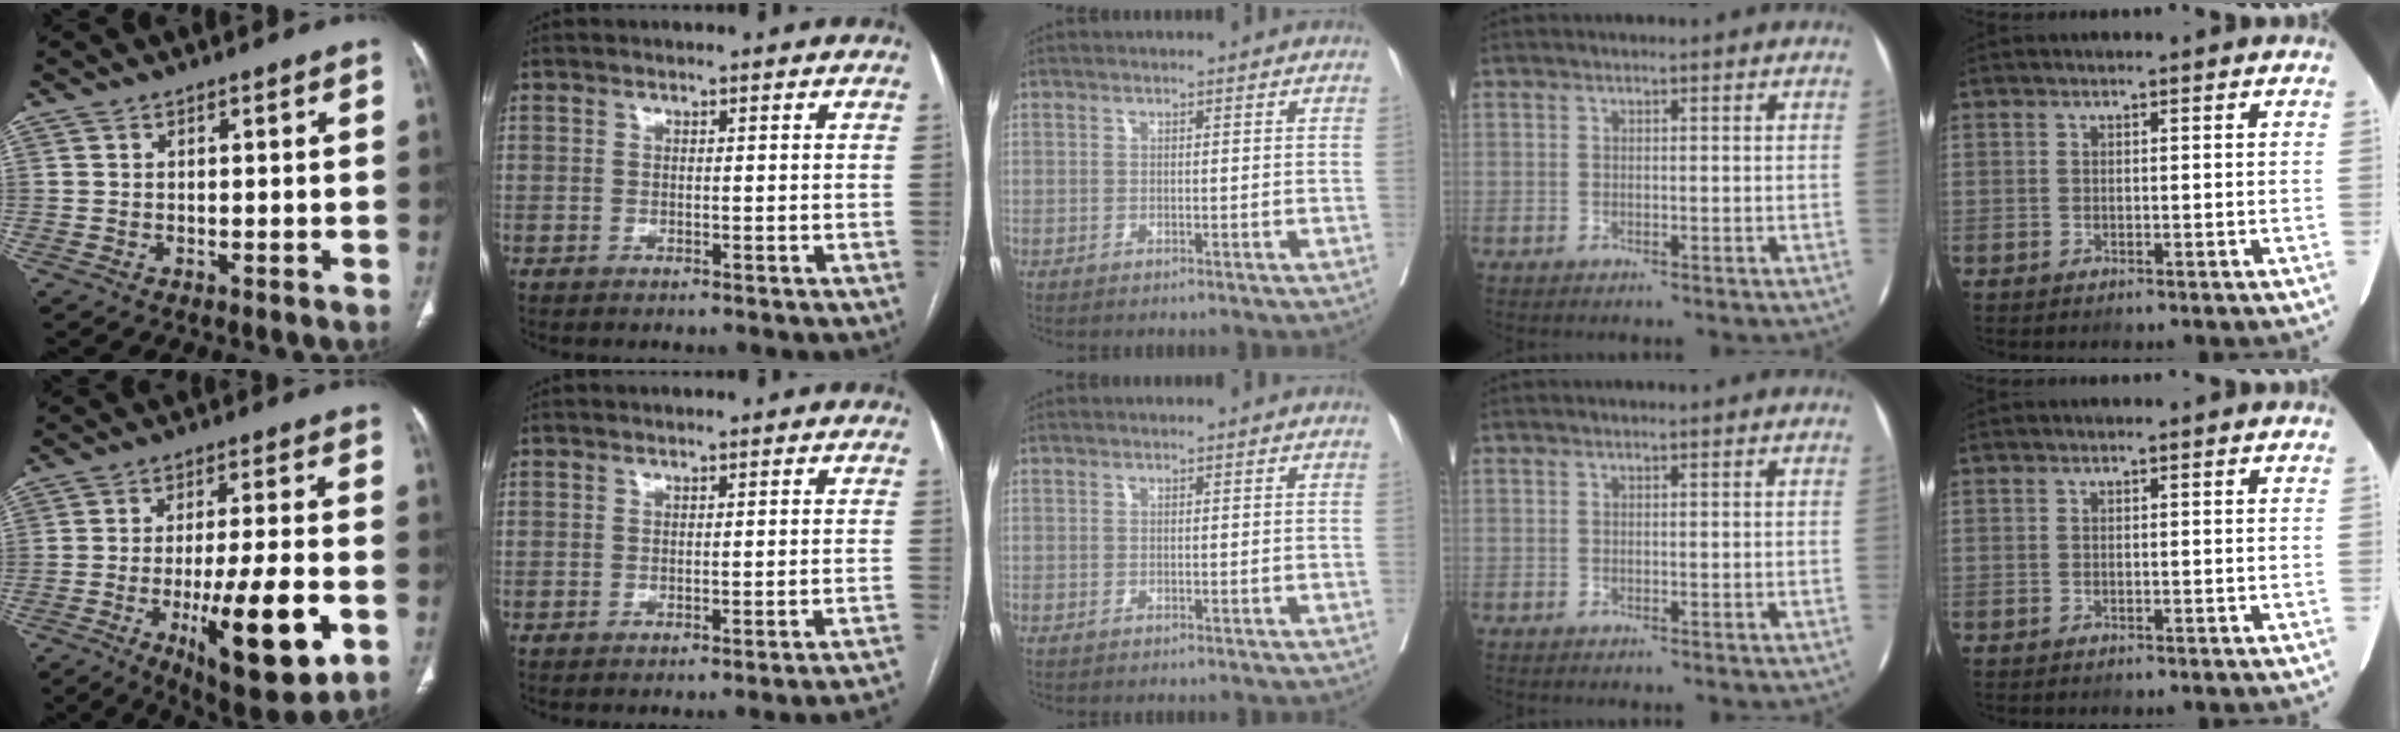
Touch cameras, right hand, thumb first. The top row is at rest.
{"thumb": {"total": 18.7, "force": [-6.2, 4.9, 17.0], "torque": [-0.260, 0.005, -0.084]}, "index": {"total": 8.7, "force": [-8.5, -1.6, 1.5], "torque": [0.008, -0.005, -0.091]}}